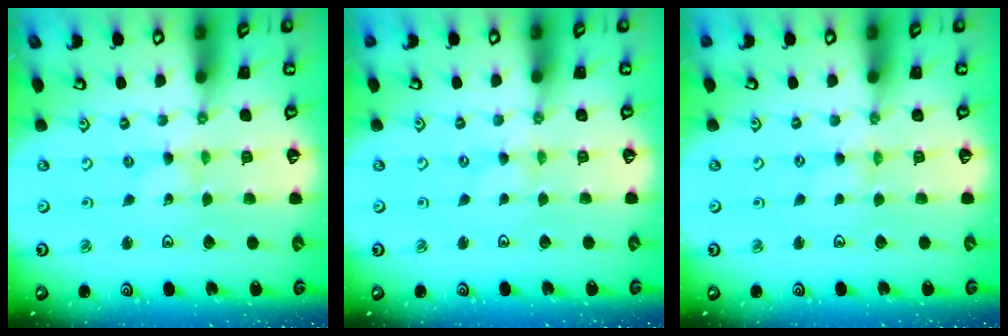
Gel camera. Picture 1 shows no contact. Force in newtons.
{"total": 0.0}
{"total": 1.9, "press": 1.8, "slide": 0.3}